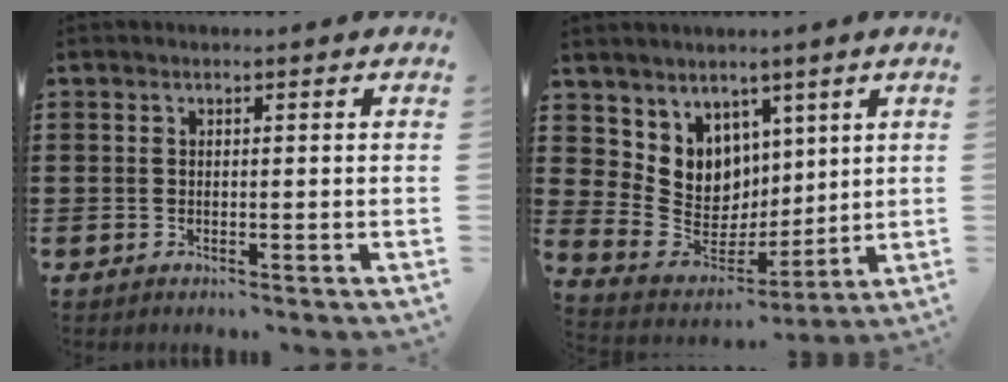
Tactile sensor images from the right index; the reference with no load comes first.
{"total": 7.6, "force": [3.8, 6.6, 0.2], "torque": [-0.049, -0.048, 0.077]}